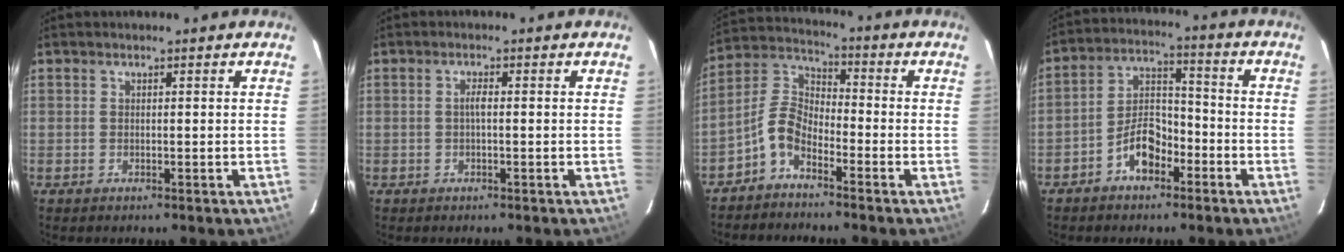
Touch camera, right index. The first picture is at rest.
{"total": 1.3, "force": [-0.2, 0.2, 1.3], "torque": [-0.025, 0.005, -0.005]}
{"total": 6.5, "force": [-4.3, 3.1, 3.8], "torque": [-0.087, 0.021, -0.096]}
{"total": 7.9, "force": [-4.7, 4.4, 4.7], "torque": [-0.089, 0.024, -0.079]}